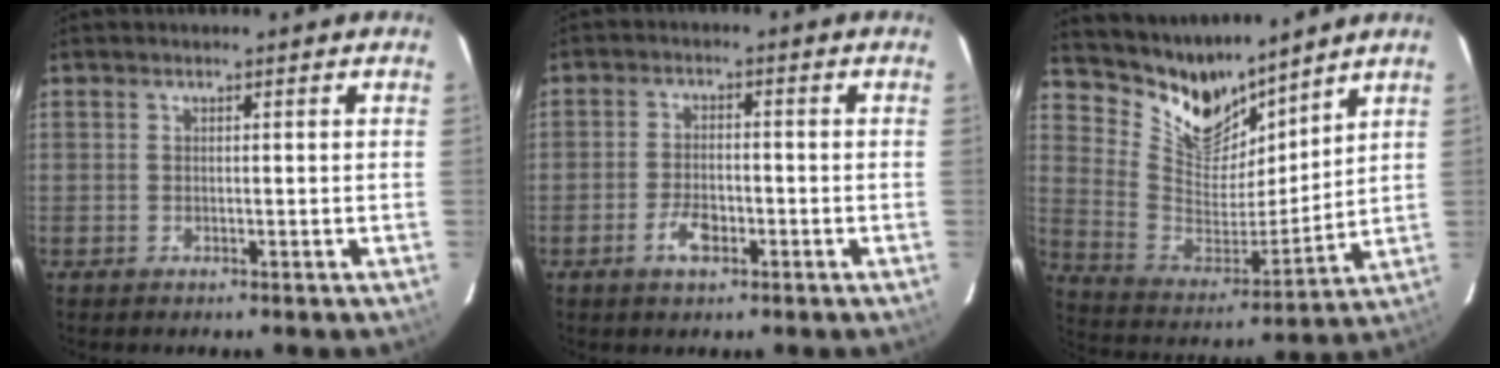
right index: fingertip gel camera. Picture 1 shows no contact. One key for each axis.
{"total": 4.8, "fx": -2.3, "fy": 2.4, "fz": 3.4, "tx": -0.072, "ty": 0.001, "tz": -0.039}
{"total": 13.9, "fx": 11.8, "fy": 5.7, "fz": 4.5, "tx": -0.104, "ty": -0.020, "tz": 0.228}